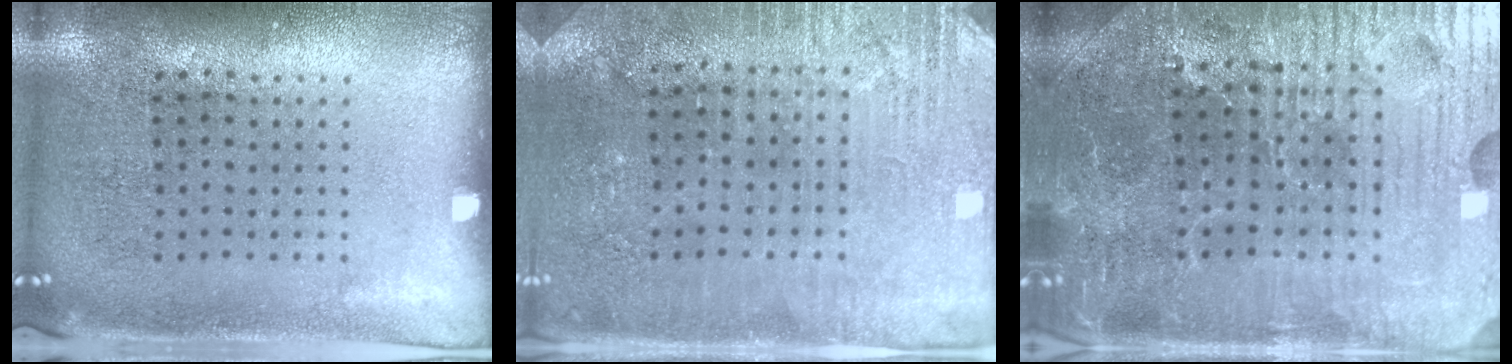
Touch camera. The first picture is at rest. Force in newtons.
{"total": 3.0, "press": 2.9, "slide": 0.5}
{"total": 5.3, "press": 5.1, "slide": 1.3}